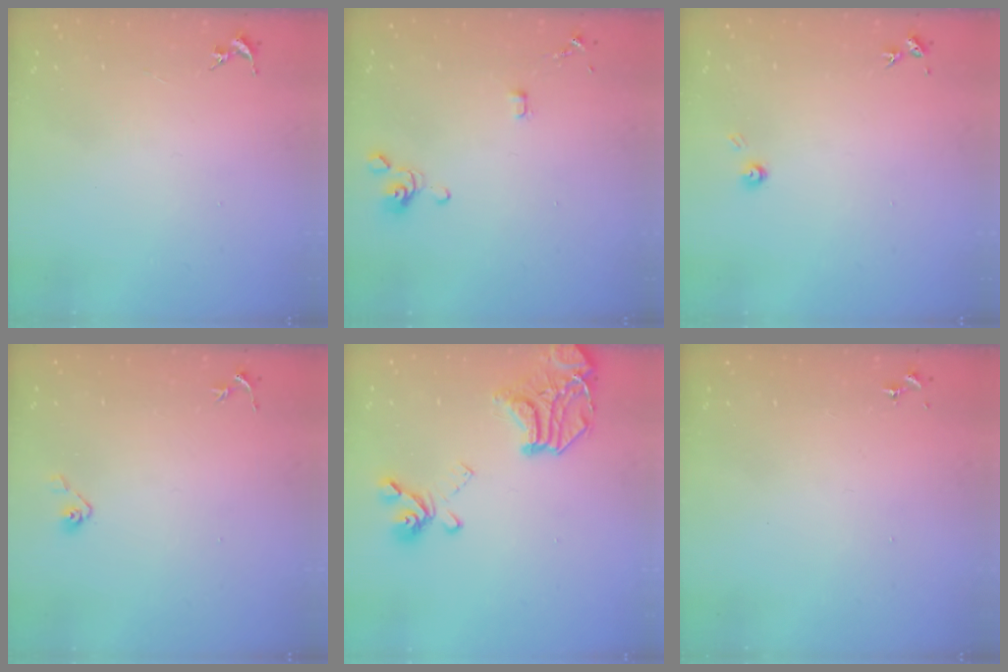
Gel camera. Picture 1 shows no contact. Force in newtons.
{"total": 4.2, "press": 4.1, "slide": 1.0}
{"total": 3.3, "press": 3.3, "slide": 0.2}
{"total": 4.1, "press": 3.9, "slide": 1.2}
{"total": 18.3, "press": 18.1, "slide": 2.4}
{"total": 0.0}